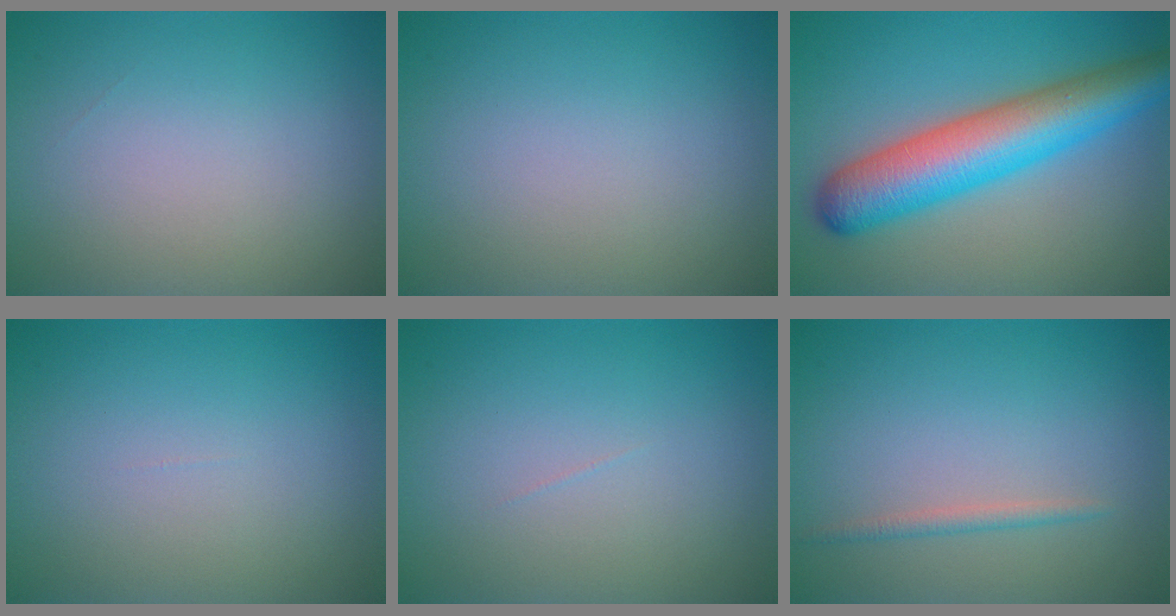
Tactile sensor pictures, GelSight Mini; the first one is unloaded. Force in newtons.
{"total": 0.0}
{"total": 9.0, "press": 9.0, "slide": 0.2}
{"total": 0.0}
{"total": 0.0}
{"total": 1.1, "press": 1.1, "slide": 0.1}